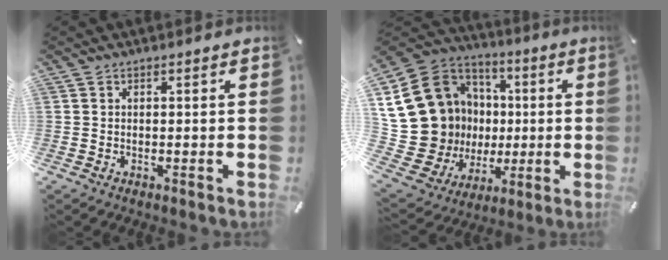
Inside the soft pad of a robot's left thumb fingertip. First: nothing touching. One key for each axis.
{"total": 22.1, "fx": 2.0, "fy": 20.2, "fz": 8.8, "tx": -0.174, "ty": -0.024, "tz": 0.090}